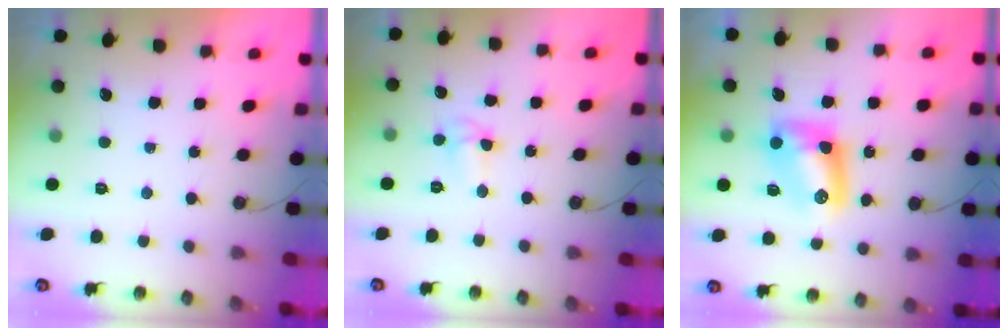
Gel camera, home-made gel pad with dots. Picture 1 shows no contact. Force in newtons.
{"total": 4.0, "press": 3.9, "slide": 0.7}
{"total": 9.4, "press": 9.4, "slide": 0.6}